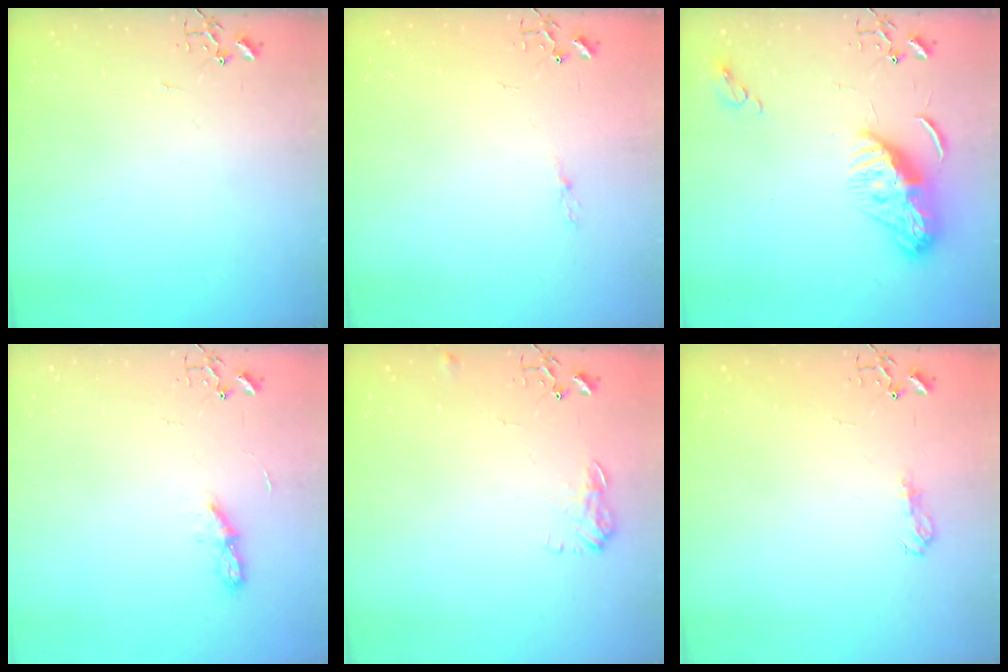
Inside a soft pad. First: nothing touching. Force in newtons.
{"total": 3.3, "press": 3.3, "slide": 0.4}
{"total": 10.0, "press": 10.0, "slide": 0.9}
{"total": 5.1, "press": 5.0, "slide": 0.6}
{"total": 7.6, "press": 7.6, "slide": 0.3}
{"total": 7.9, "press": 7.8, "slide": 0.8}